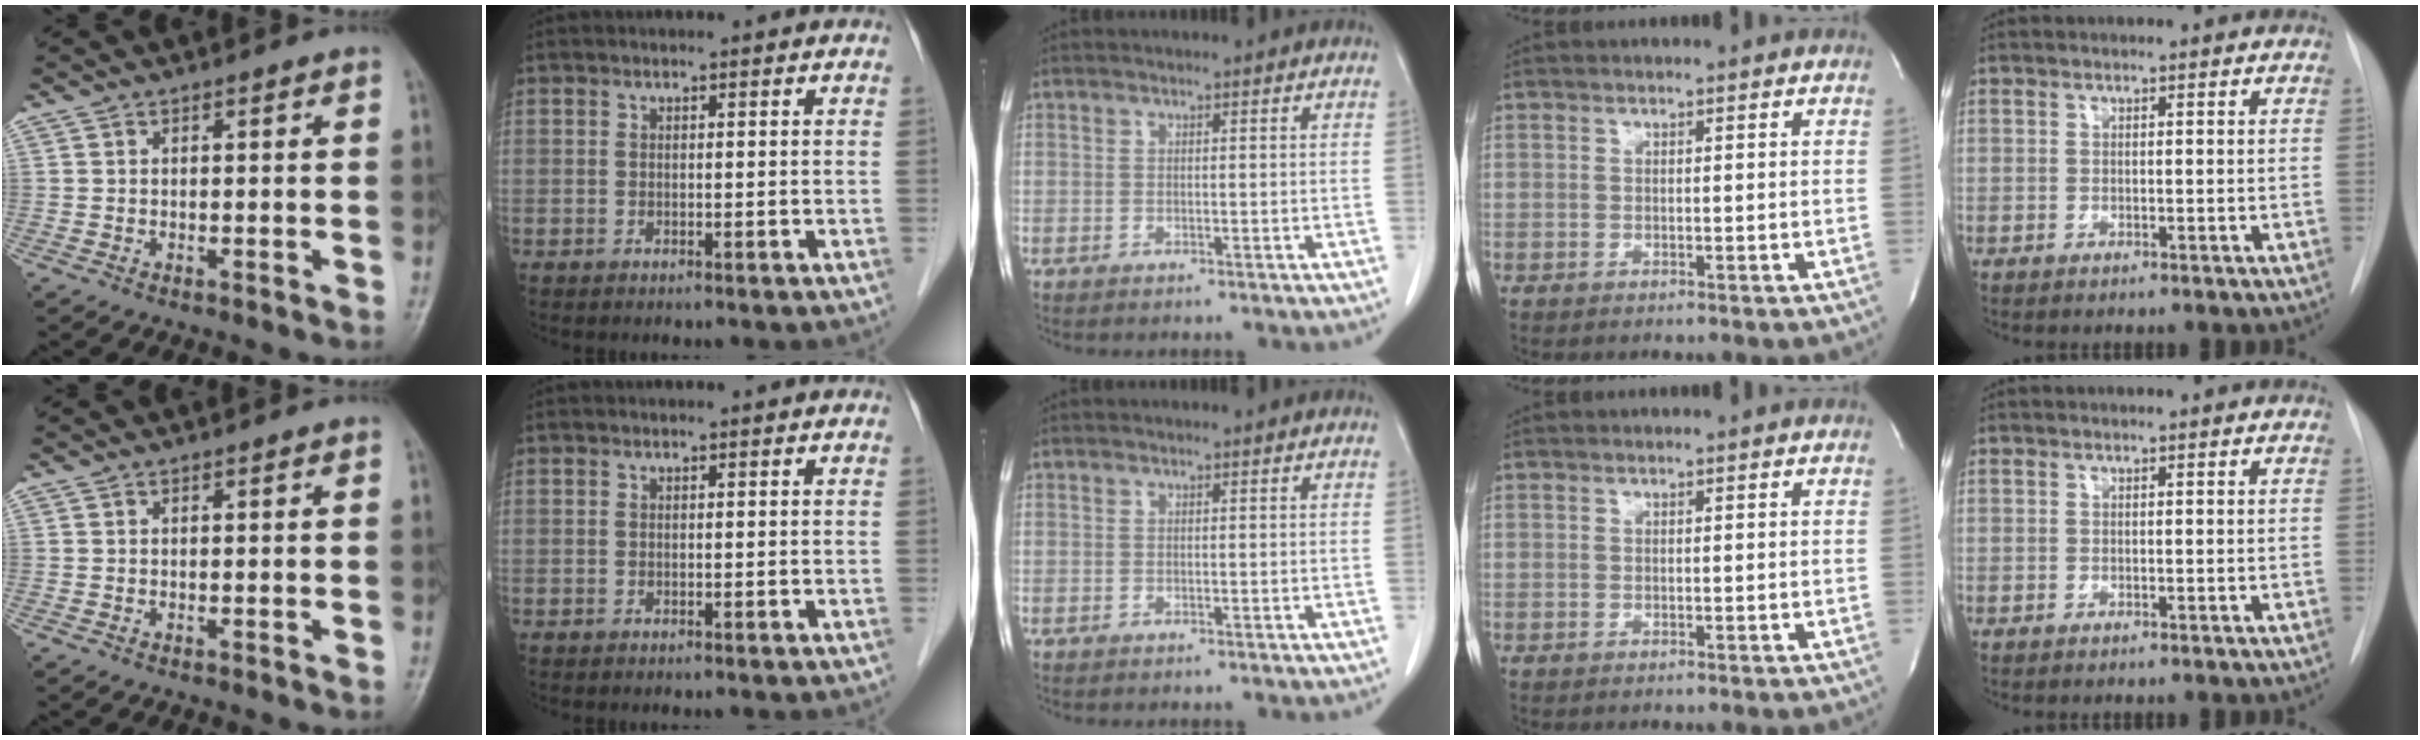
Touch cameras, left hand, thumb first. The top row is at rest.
{}